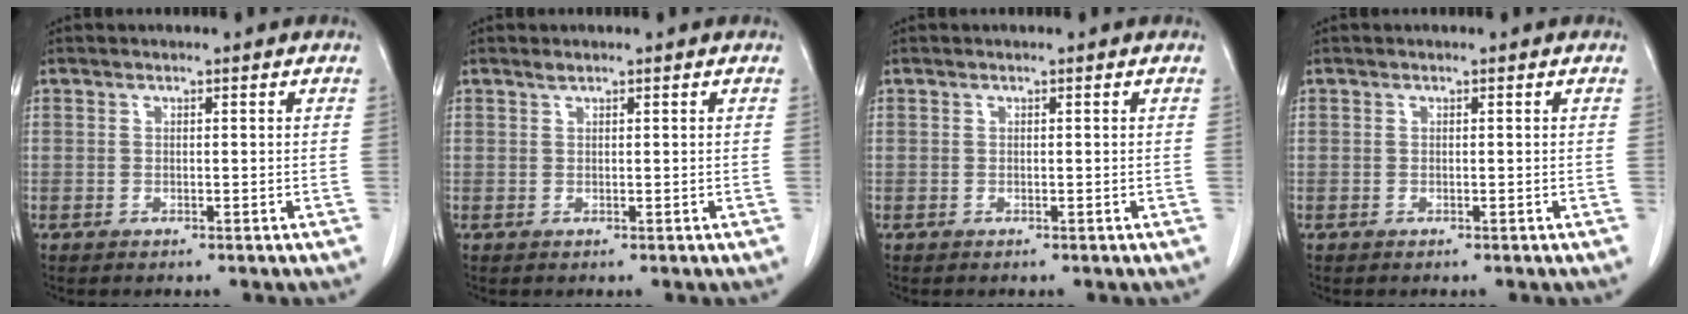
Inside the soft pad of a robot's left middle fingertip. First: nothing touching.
{"total": 0.6, "force": [0.5, 0.0, 0.2], "torque": [-0.009, -0.001, 0.012]}
{"total": 0.0}
{"total": 0.0}